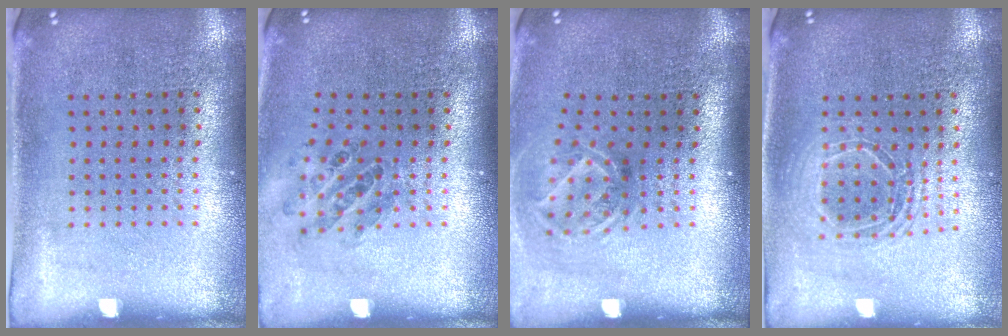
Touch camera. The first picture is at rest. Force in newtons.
{"total": 0.9, "press": 0.9, "slide": 0.1}
{"total": 1.9, "press": 1.3, "slide": 1.4}
{"total": 1.7, "press": 1.5, "slide": 0.9}